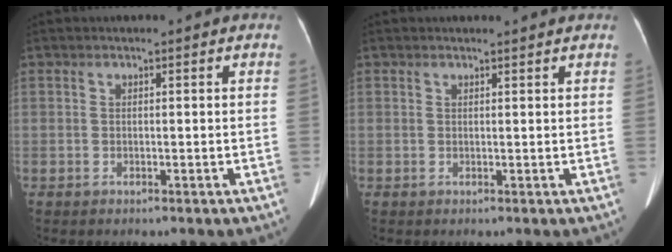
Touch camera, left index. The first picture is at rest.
{"total": 1.0, "force": [1.0, -0.1, 0.1], "torque": [-0.012, 0.000, 0.014]}